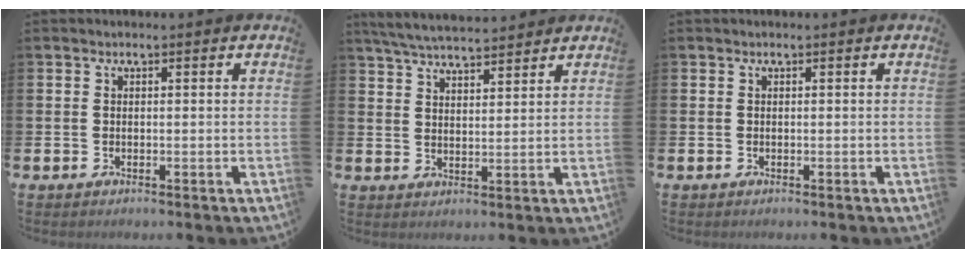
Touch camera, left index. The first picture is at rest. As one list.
[{"total": 5.3, "force": [5.2, 0.5, 1.1], "torque": [-0.040, -0.023, 0.095]}, {"total": 0.0}]